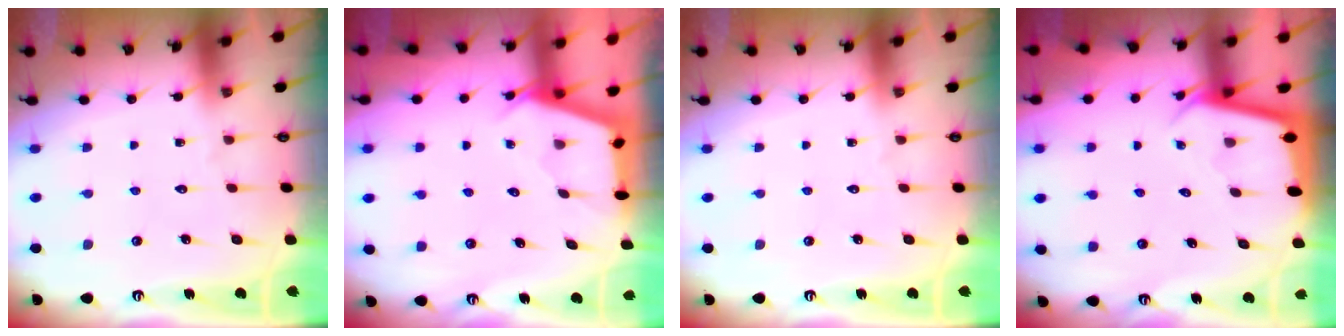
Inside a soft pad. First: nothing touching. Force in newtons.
{"total": 2.5, "press": 2.5, "slide": 0.3}
{"total": 0.0}
{"total": 2.3, "press": 2.3, "slide": 0.1}